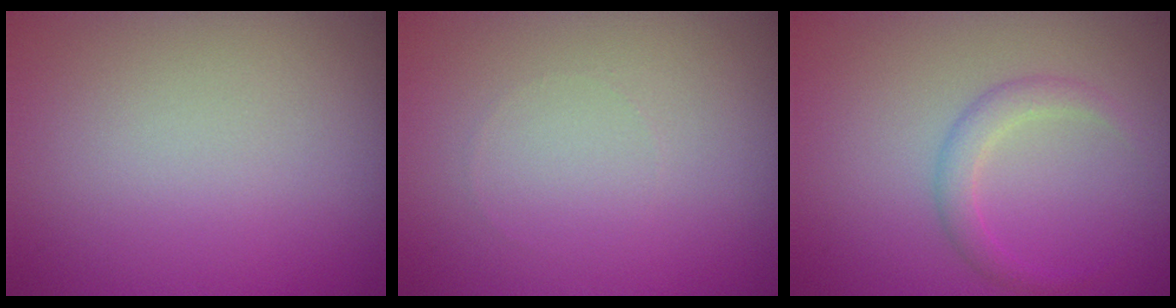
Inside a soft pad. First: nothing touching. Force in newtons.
{"total": 0.0}
{"total": 1.8, "press": 1.8, "slide": 0.2}